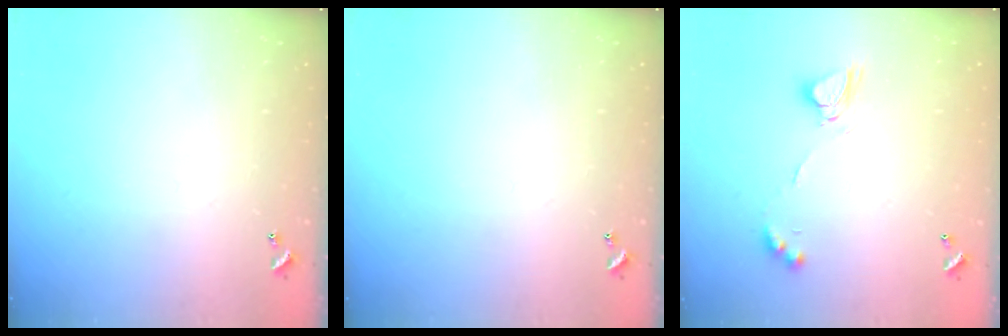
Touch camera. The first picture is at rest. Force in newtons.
{"total": 0.0}
{"total": 8.2, "press": 8.2, "slide": 0.4}